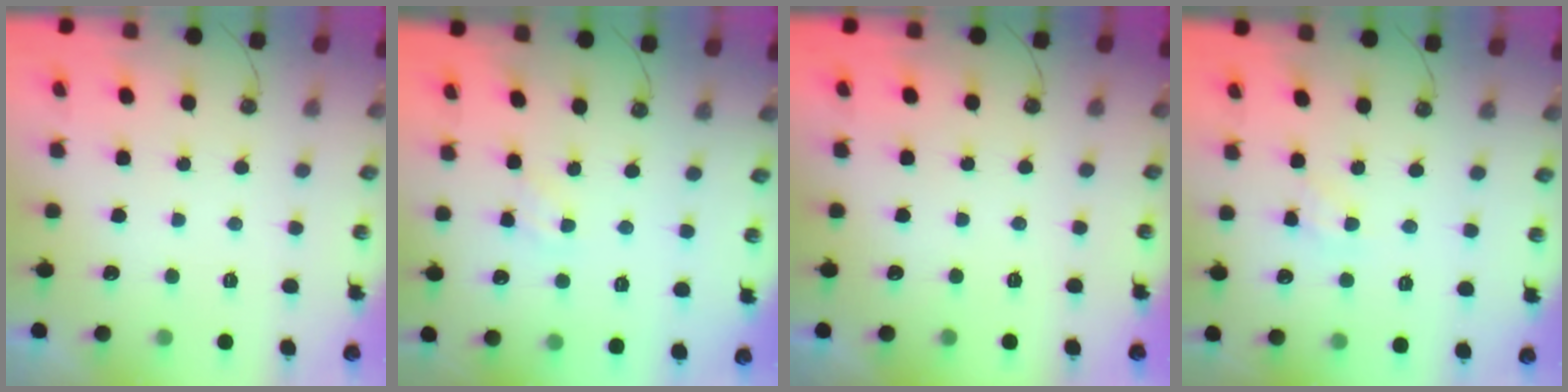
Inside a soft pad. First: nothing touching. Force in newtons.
{"total": 1.7, "press": 1.7, "slide": 0.3}
{"total": 0.0}
{"total": 3.9, "press": 3.9, "slide": 0.3}